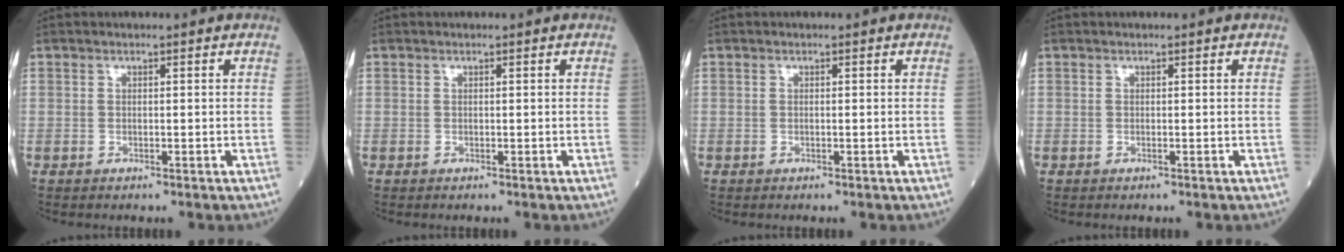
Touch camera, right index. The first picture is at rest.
{"total": 0.0}
{"total": 0.0}
{"total": 0.0}